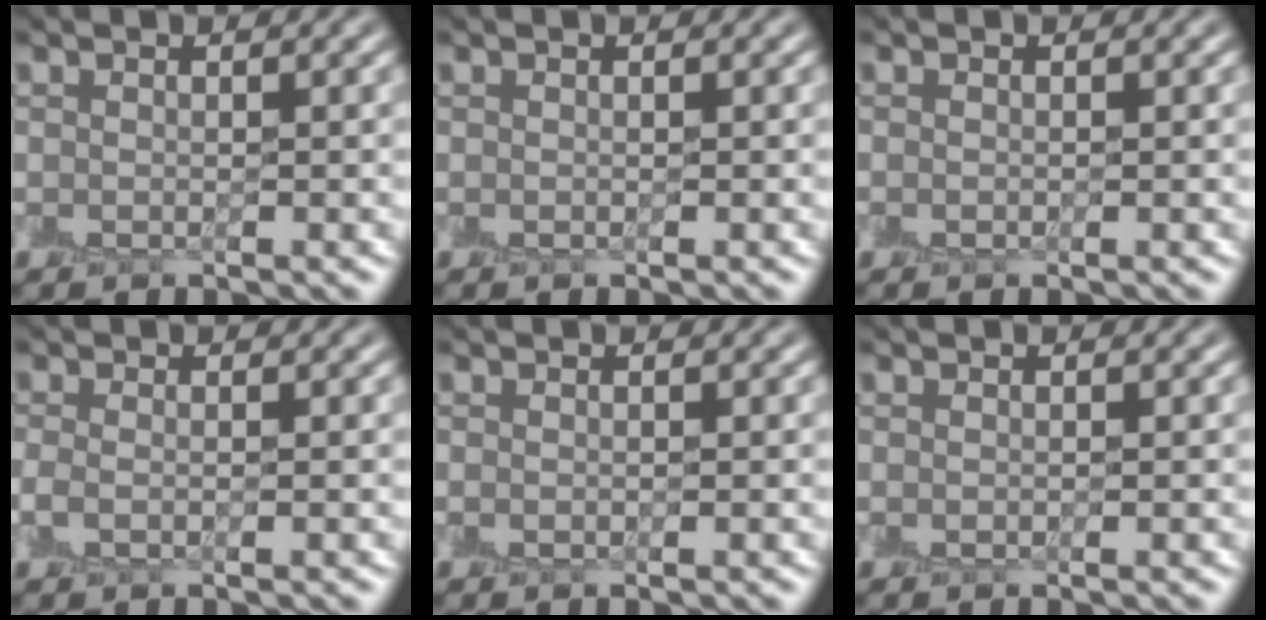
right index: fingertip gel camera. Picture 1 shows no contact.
{"total": 0.0}
{"total": 0.0}
{"total": 0.7, "force": [-0.2, 0.3, 0.6], "torque": [-0.019, -0.001, -0.004]}
{"total": 0.0}
{"total": 0.0}